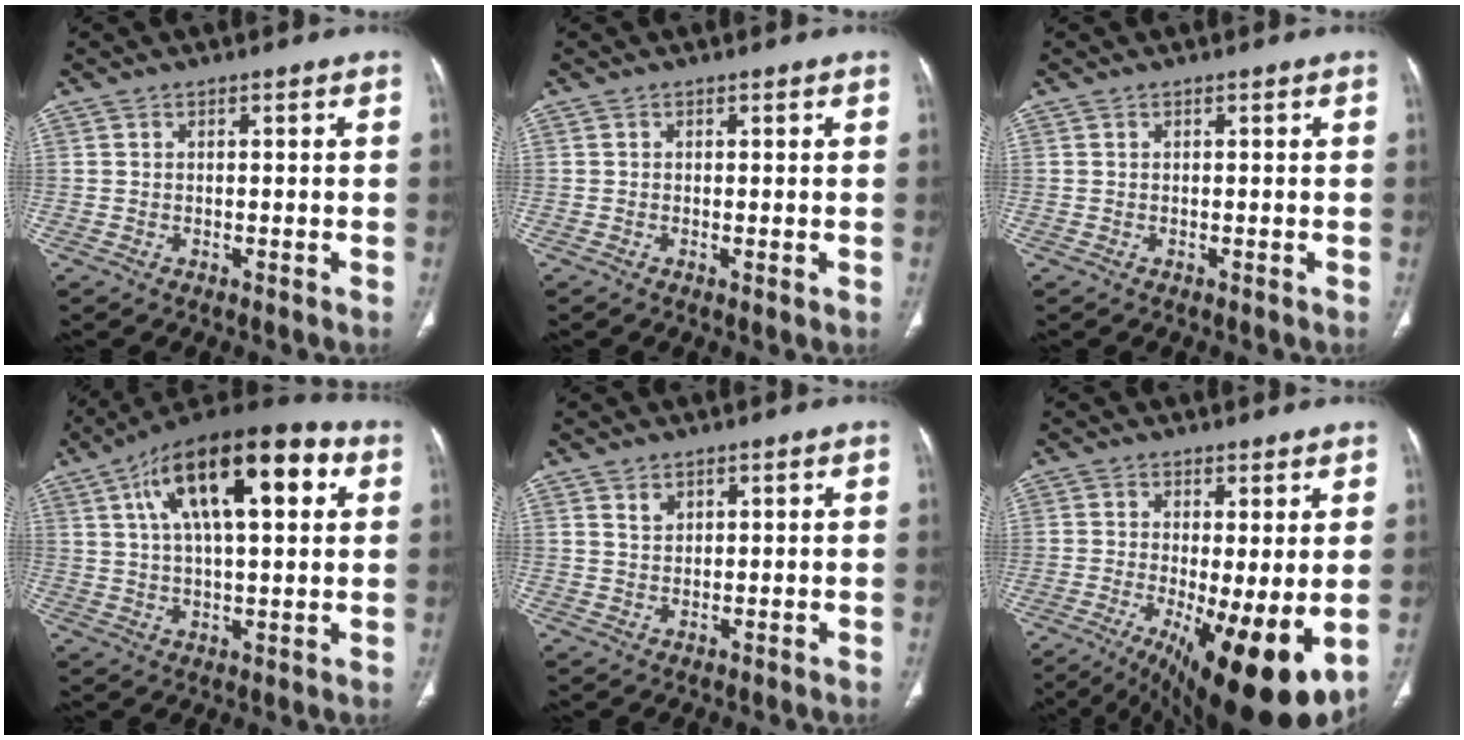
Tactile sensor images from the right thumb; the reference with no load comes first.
{"total": 0.6, "force": [-0.1, 0.1, 0.5], "torque": [-0.015, -0.003, -0.002]}
{"total": 0.0}
{"total": 22.2, "force": [7.8, 9.1, 18.7], "torque": [-0.291, 0.014, 0.121]}
{"total": 2.1, "force": [1.4, 1.4, 0.9], "torque": [-0.008, -0.010, 0.028]}
{"total": 16.3, "force": [-4.0, 5.0, 15.0], "torque": [-0.205, -0.026, -0.042]}